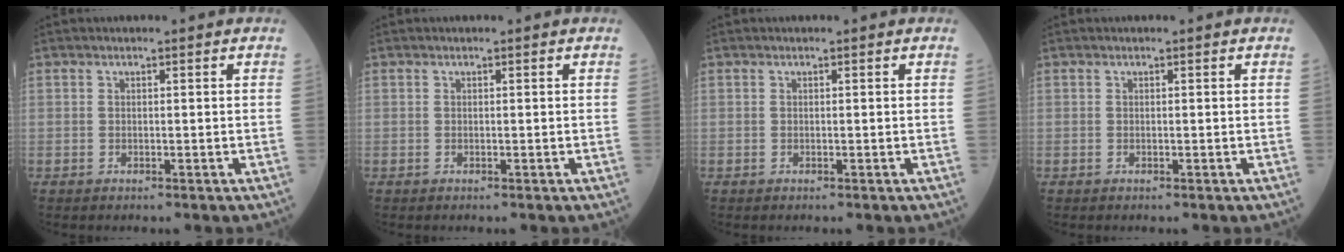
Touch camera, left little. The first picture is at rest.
{"total": 0.0}
{"total": 0.0}
{"total": 0.0}